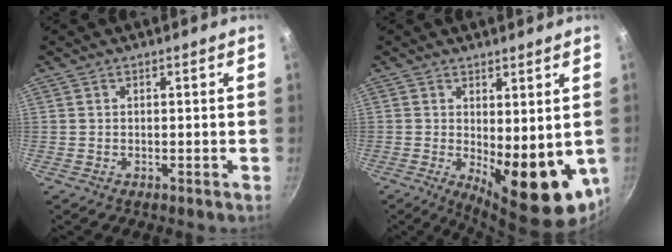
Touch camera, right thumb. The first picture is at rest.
{"total": 13.4, "force": [-0.8, 5.4, 12.3], "torque": [-0.138, -0.023, 0.006]}